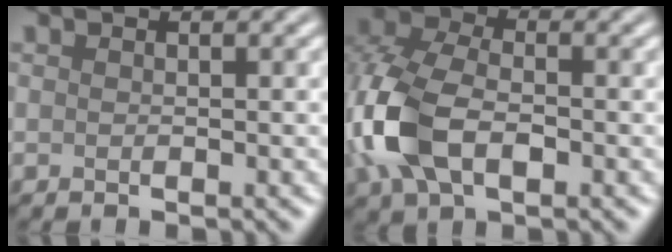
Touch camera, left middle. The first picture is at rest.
{"total": 8.2, "force": [-2.0, 5.0, 6.2], "torque": [-0.153, 0.002, -0.052]}